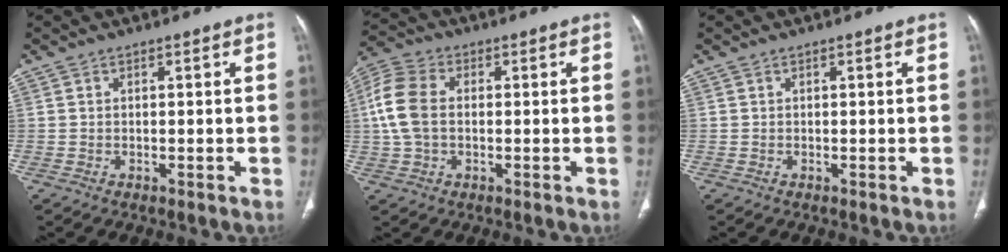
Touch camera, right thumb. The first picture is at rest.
{"total": 9.5, "force": [0.4, 6.3, 7.1], "torque": [-0.159, 0.021, 0.003]}
{"total": 0.0}